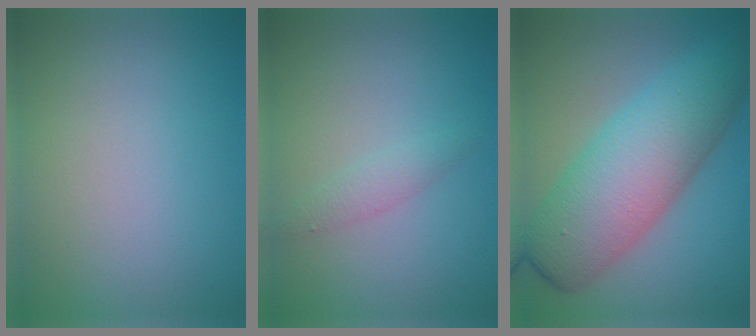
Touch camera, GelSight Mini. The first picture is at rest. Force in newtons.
{"total": 1.4, "press": 1.4, "slide": 0.1}
{"total": 9.5, "press": 9.5, "slide": 0.3}